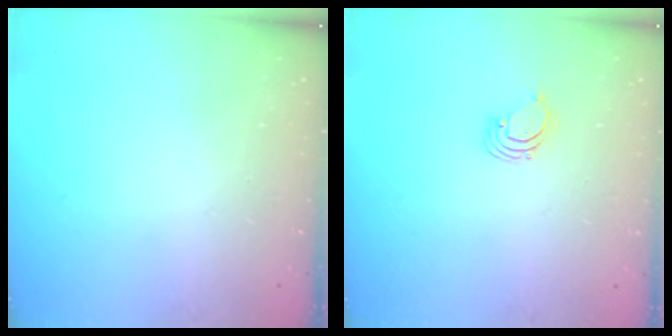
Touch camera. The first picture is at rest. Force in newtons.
{"total": 1.4, "press": 1.4, "slide": 0.1}